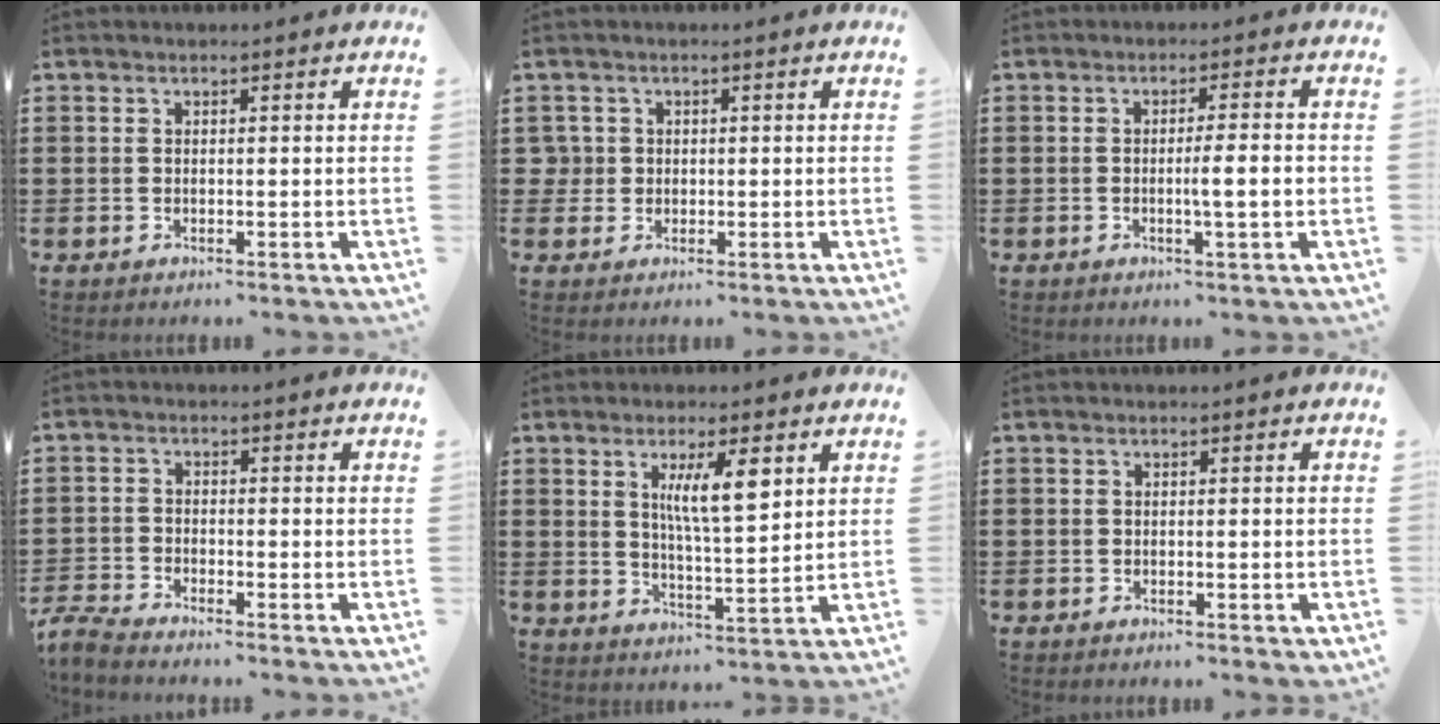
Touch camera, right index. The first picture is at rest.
{"total": 2.1, "force": [0.1, 2.1, 0.3], "torque": [-0.015, 0.010, 0.000]}
{"total": 3.8, "force": [-0.6, 0.1, 3.8], "torque": [-0.066, -0.005, -0.012]}
{"total": 2.8, "force": [-2.8, 0.0, 0.4], "torque": [-0.024, -0.002, -0.063]}
{"total": 7.2, "force": [2.9, 1.7, 6.4], "torque": [-0.117, 0.001, 0.044]}
{"total": 0.6, "force": [-0.5, 0.2, 0.3], "torque": [-0.008, -0.004, -0.009]}